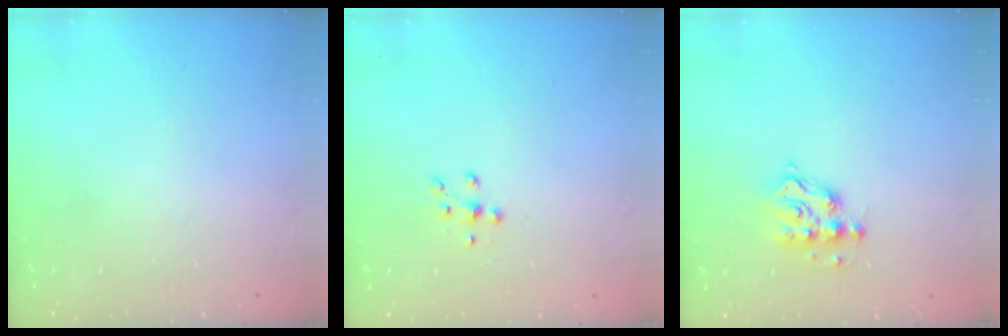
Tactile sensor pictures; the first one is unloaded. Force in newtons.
{"total": 5.9, "press": 5.8, "slide": 0.8}
{"total": 7.3, "press": 7.2, "slide": 0.9}